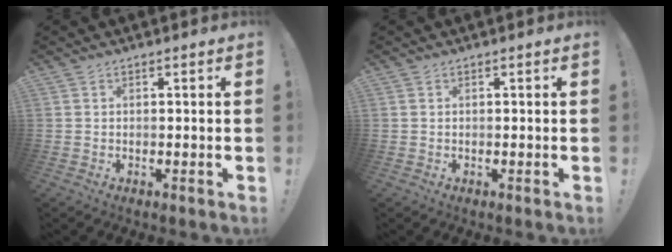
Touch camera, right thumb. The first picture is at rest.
{"total": 0.0}